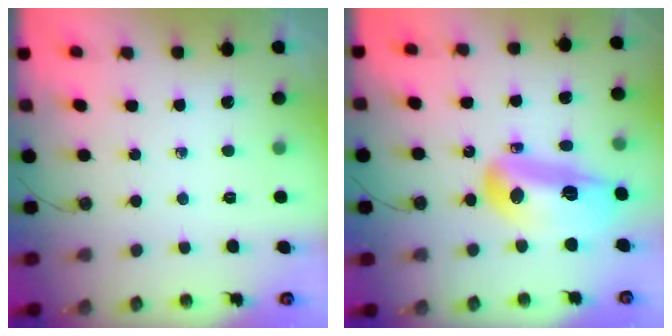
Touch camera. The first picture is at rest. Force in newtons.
{"total": 28.0, "press": 22.4, "slide": 16.7}